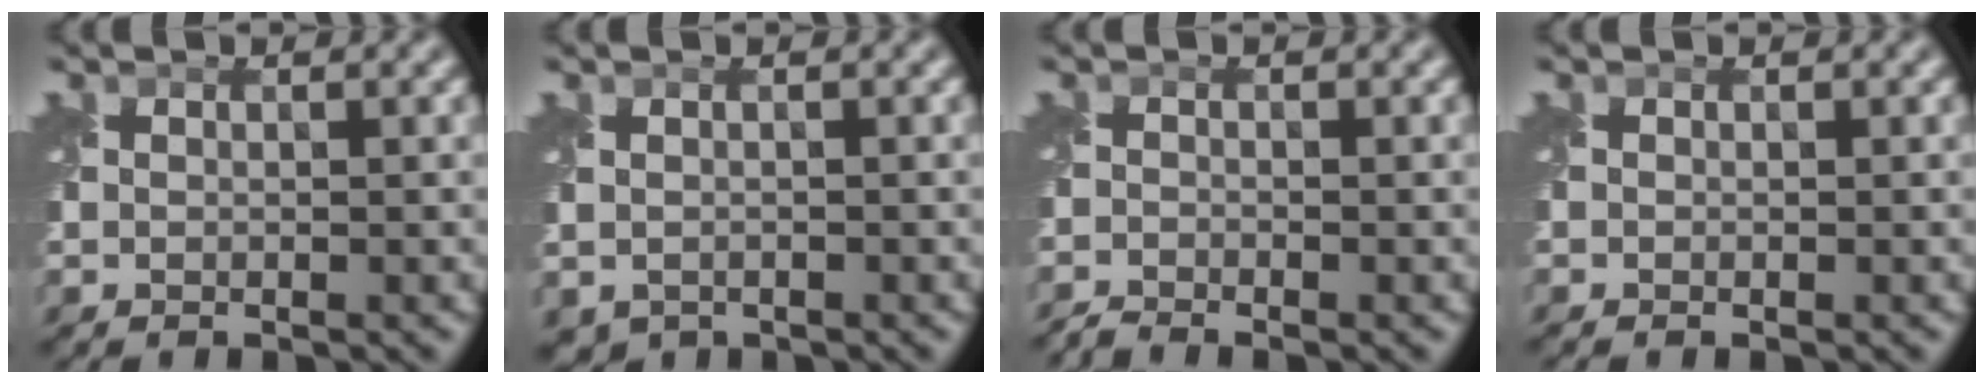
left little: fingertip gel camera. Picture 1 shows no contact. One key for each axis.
{"total": 1.2, "fx": -0.7, "fy": 0.9, "fz": 0.5, "tx": -0.014, "ty": -0.009, "tz": -0.011}
{"total": 1.7, "fx": -1.7, "fy": -0.1, "fz": 0.3, "tx": -0.010, "ty": -0.008, "tz": -0.043}
{"total": 0.0}